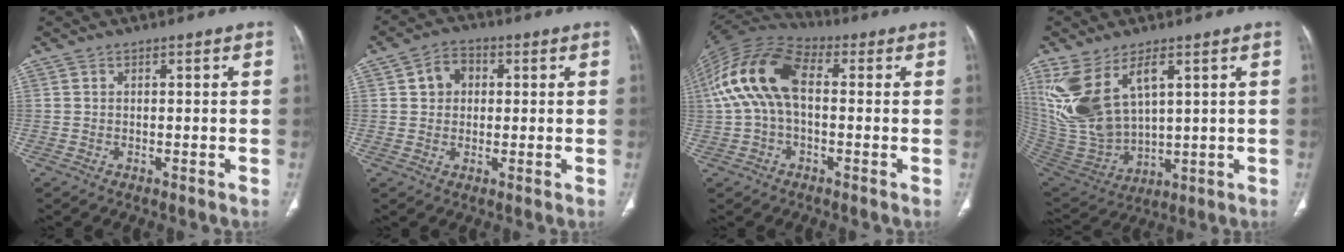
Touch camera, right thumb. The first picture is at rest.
{"total": 5.4, "force": [1.2, 4.4, 2.8], "torque": [-0.028, 0.007, 0.016]}
{"total": 15.5, "force": [1.3, 8.9, 12.6], "torque": [-0.256, 0.040, 0.014]}
{"total": 16.7, "force": [6.6, 8.8, 12.6], "torque": [-0.257, -0.029, 0.155]}